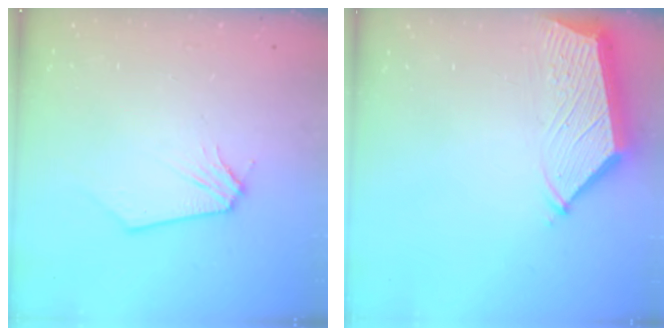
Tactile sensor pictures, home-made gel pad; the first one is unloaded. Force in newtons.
{"total": 5.8, "press": 5.7, "slide": 0.8}